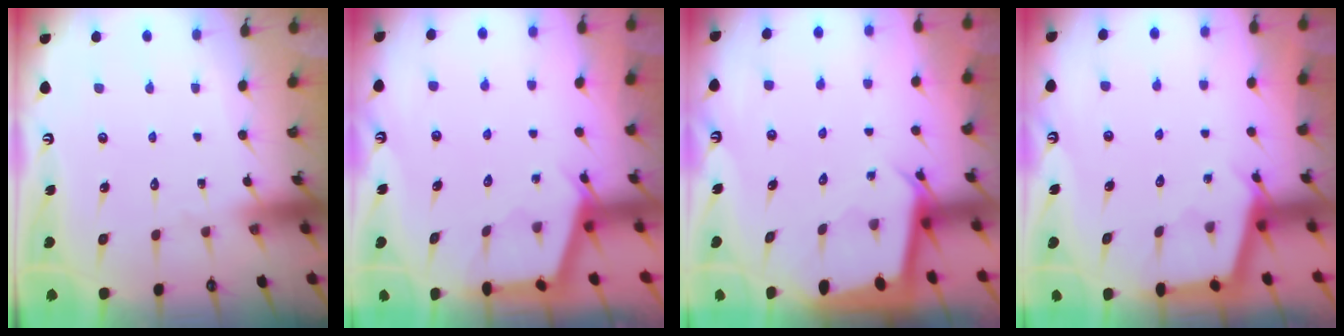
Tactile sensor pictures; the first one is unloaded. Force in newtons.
{"total": 2.9, "press": 2.9, "slide": 0.3}
{"total": 2.5, "press": 2.5, "slide": 0.0}
{"total": 3.0, "press": 3.0, "slide": 0.3}